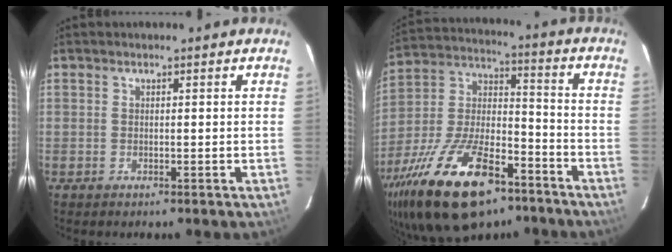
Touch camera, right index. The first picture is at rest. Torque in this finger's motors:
{"motor_torque": [1.45, -0.68, 1.05, 0.21]}